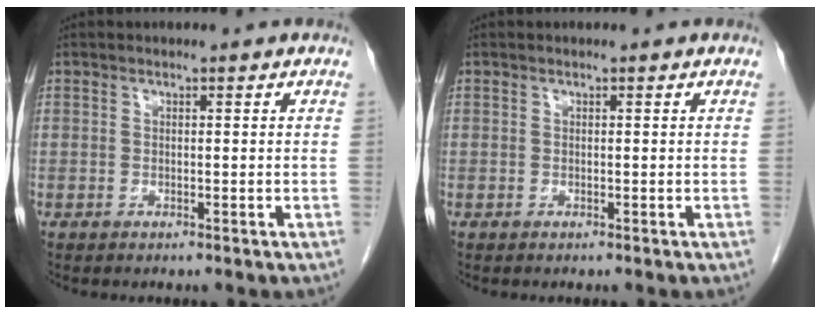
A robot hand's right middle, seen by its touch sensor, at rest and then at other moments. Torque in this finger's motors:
{"motor_torque": [0.00, 0.00, 0.00, 0.00]}